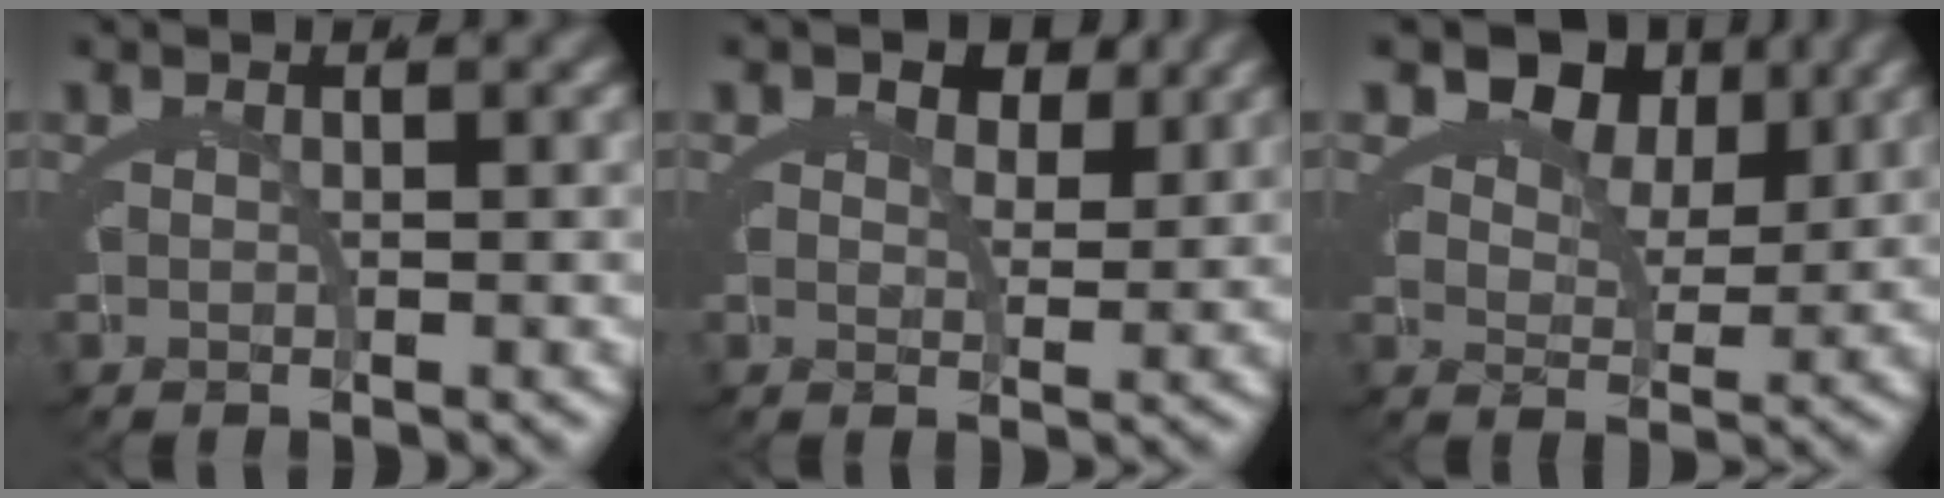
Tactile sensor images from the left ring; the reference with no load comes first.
{"total": 3.4, "force": [1.4, 2.7, 1.5], "torque": [-0.021, -0.017, 0.022]}
{"total": 8.2, "force": [3.9, 6.1, 3.8], "torque": [-0.063, -0.002, 0.057]}